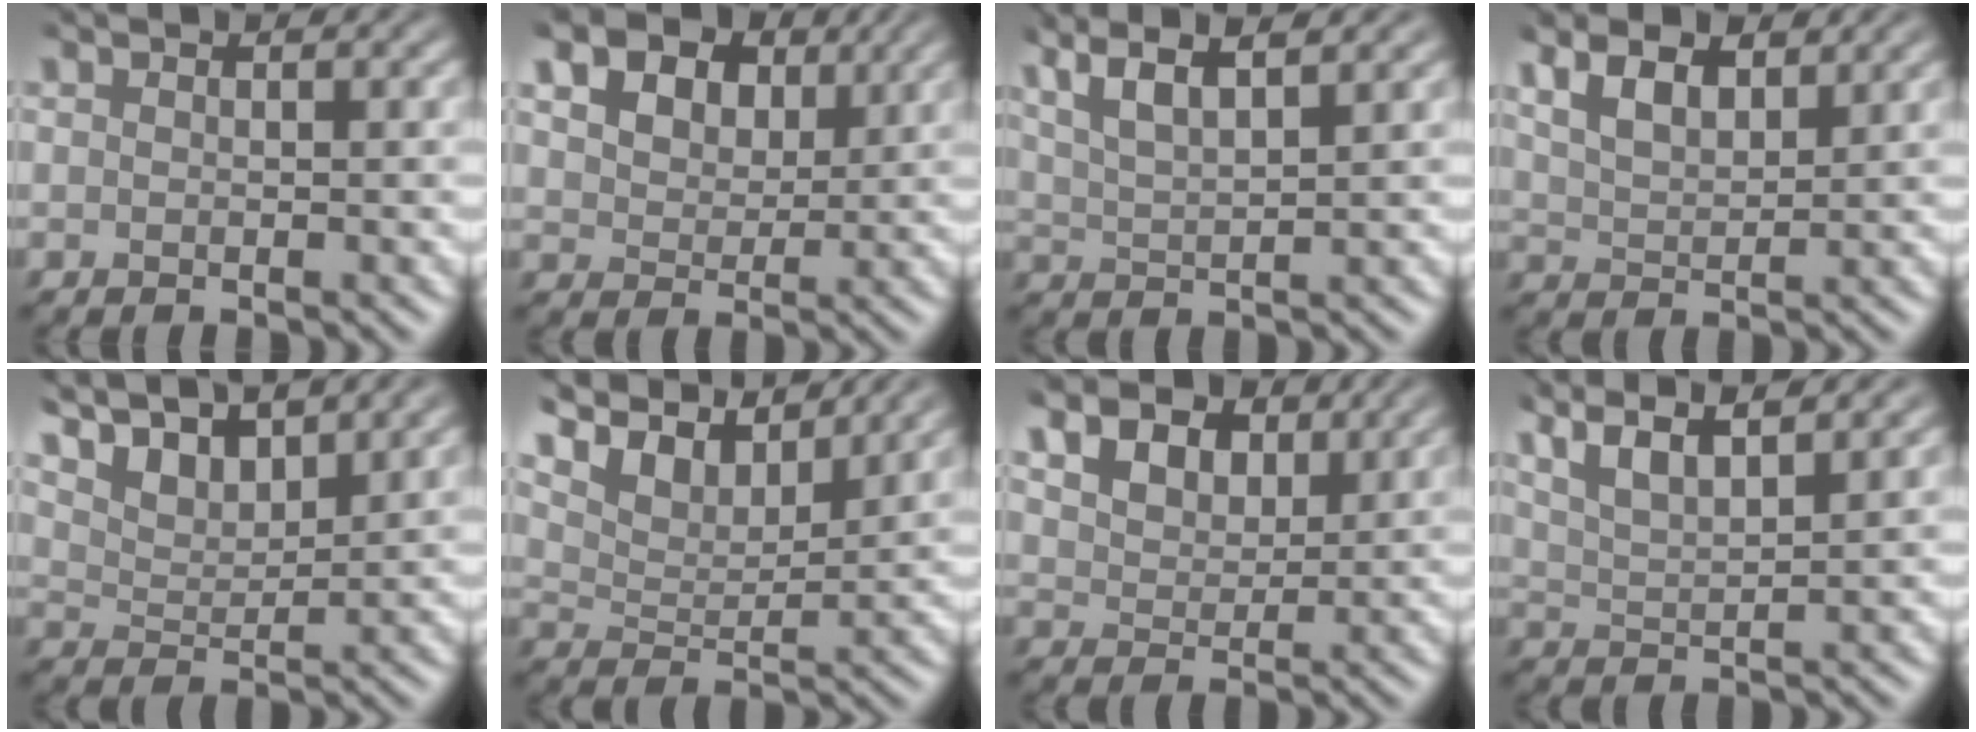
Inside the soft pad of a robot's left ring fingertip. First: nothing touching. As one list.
[{"total": 11.0, "force": [5.9, 7.1, 6.1], "torque": [-0.115, 0.039, 0.087]}, {"total": 5.1, "force": [3.3, 1.2, 3.7], "torque": [-0.070, 0.029, 0.047]}, {"total": 4.4, "force": [2.8, 1.7, 2.9], "torque": [-0.065, 0.014, 0.049]}, {"total": 7.8, "force": [6.0, 2.9, 4.0], "torque": [-0.091, 0.023, 0.096]}, {"total": 8.5, "force": [7.4, 2.1, 3.6], "torque": [-0.095, 0.009, 0.107]}, {"total": 9.6, "force": [5.6, 5.9, 5.0], "torque": [-0.112, 0.031, 0.088]}, {"total": 7.4, "force": [5.2, 2.2, 4.7], "torque": [-0.084, 0.033, 0.065]}]